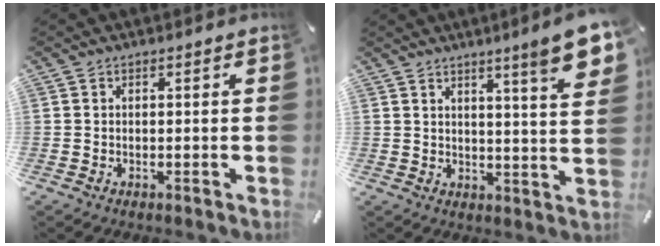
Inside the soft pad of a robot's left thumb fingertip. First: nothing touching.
{"total": 10.0, "force": [6.6, 1.0, 7.5], "torque": [-0.107, -0.042, 0.104]}